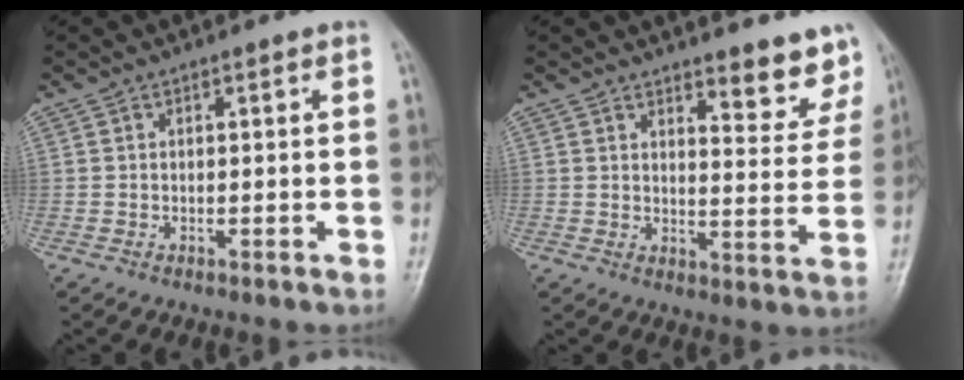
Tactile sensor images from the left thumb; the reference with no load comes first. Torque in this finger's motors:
{"motor_torque": [0.13, 0.08, -0.15, -0.30, 0.06]}